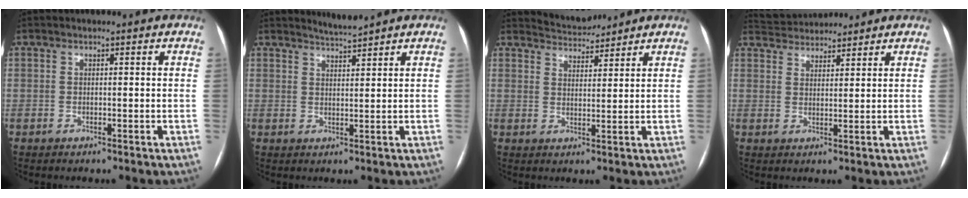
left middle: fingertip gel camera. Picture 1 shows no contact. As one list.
[{"total": 2.4, "force": [2.3, -0.8, -0.2], "torque": [-0.004, -0.007, 0.048]}, {"total": 4.4, "force": [4.3, 0.3, -0.5], "torque": [-0.001, 0.009, 0.075]}, {"total": 6.7, "force": [6.4, 1.4, 1.0], "torque": [-0.025, 0.030, 0.106]}]